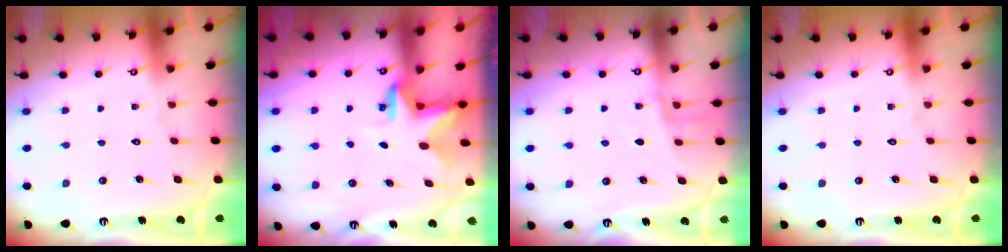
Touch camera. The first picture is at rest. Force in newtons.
{"total": 2.8, "press": 2.8, "slide": 0.2}
{"total": 4.4, "press": 4.3, "slide": 1.3}
{"total": 0.0}